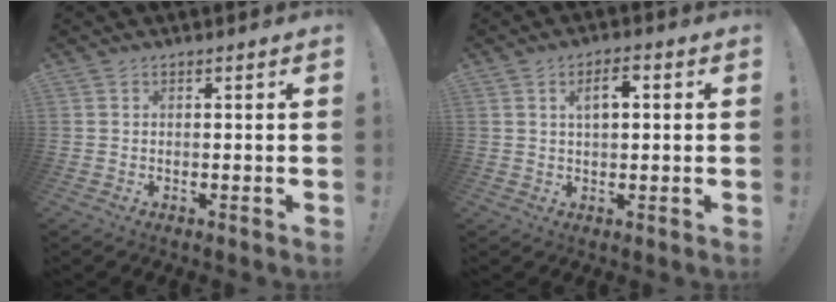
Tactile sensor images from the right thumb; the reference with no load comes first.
{"total": 4.8, "force": [1.1, 2.3, 4.0], "torque": [-0.052, 0.001, 0.010]}